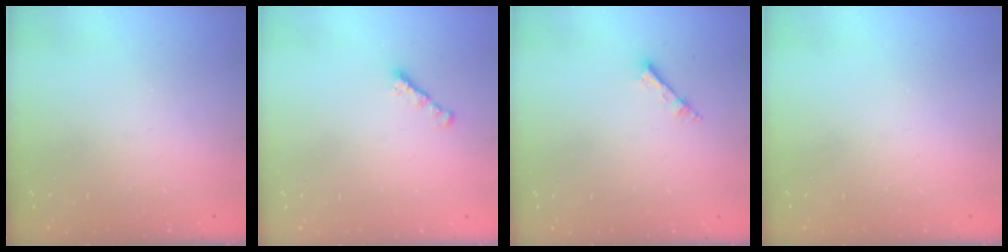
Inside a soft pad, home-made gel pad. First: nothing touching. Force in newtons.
{"total": 1.6, "press": 1.5, "slide": 0.5}
{"total": 2.6, "press": 2.6, "slide": 0.3}
{"total": 0.0}